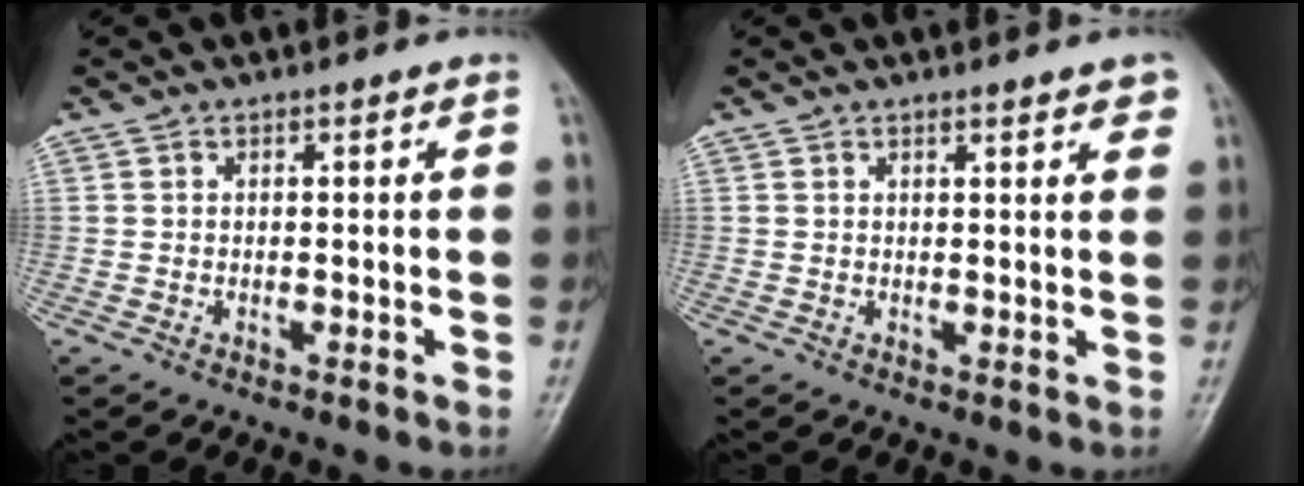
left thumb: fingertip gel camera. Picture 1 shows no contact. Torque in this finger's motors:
{"motor_torque": [-0.12, 0.06, -0.21, 0.01, 0.05]}